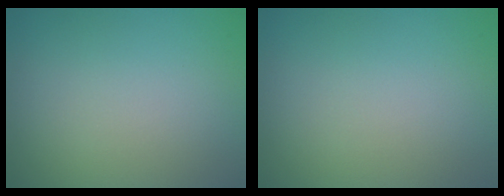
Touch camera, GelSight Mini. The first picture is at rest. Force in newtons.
{"total": 0.0}